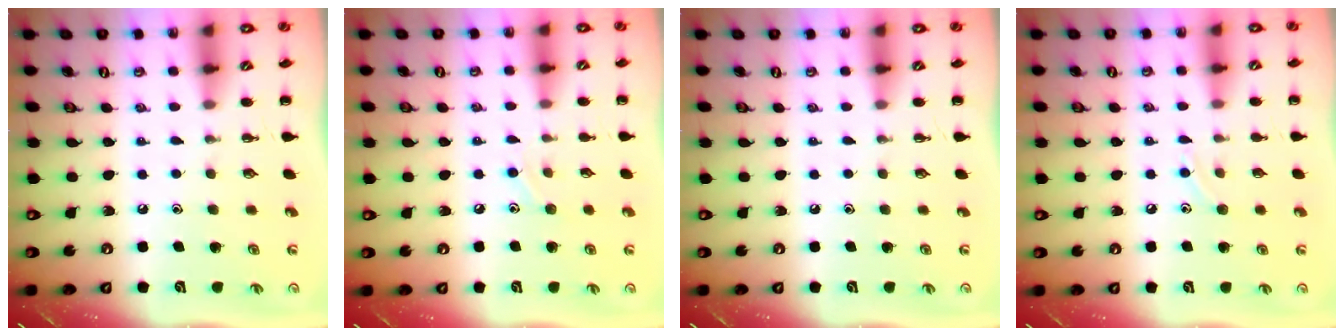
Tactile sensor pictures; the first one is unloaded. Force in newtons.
{"total": 5.5, "press": 5.3, "slide": 1.5}
{"total": 0.0}
{"total": 7.3, "press": 7.0, "slide": 1.9}